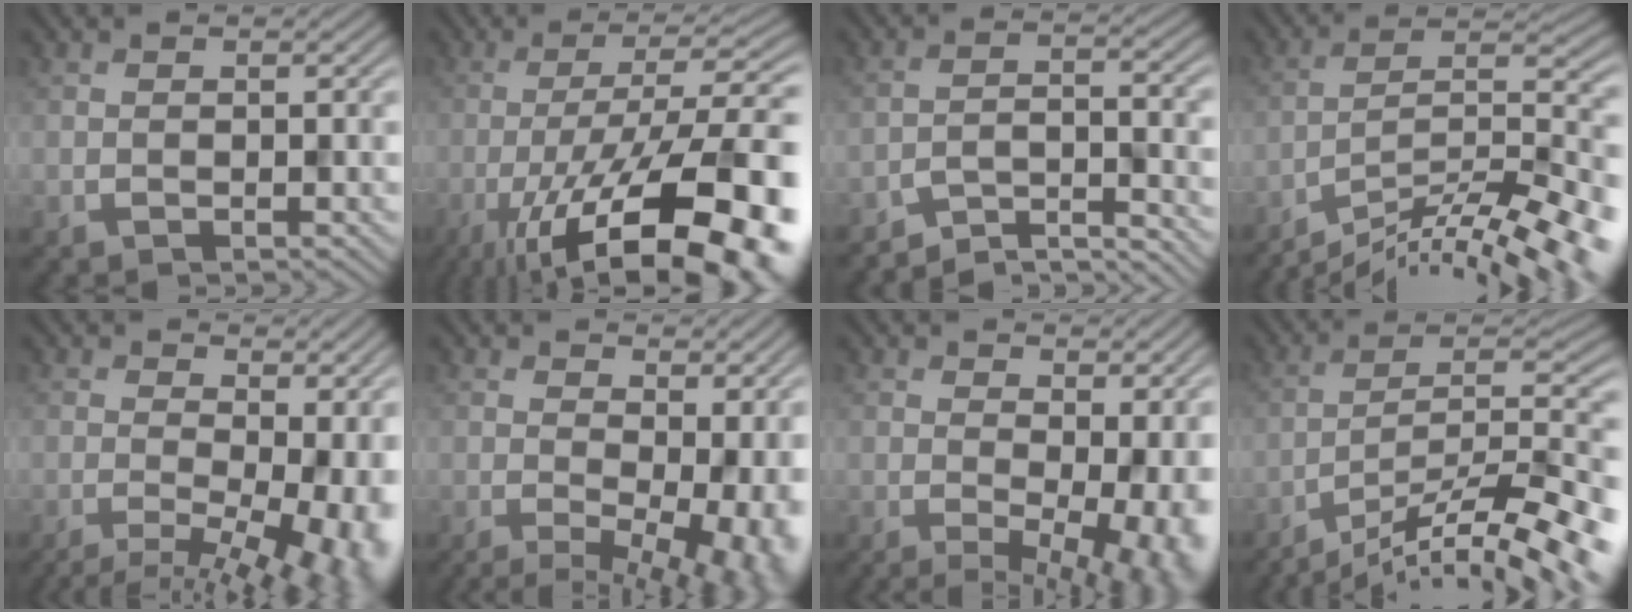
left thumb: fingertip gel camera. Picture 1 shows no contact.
{"total": 17.7, "force": [-9.5, 5.9, 13.7], "torque": [-0.189, -0.010, -0.149]}
{"total": 5.8, "force": [-5.8, 0.1, 0.1], "torque": [0.002, 0.011, -0.098]}
{"total": 13.8, "force": [-11.6, 1.8, 7.2], "torque": [-0.105, 0.006, -0.188]}
{"total": 9.9, "force": [-0.9, 4.3, 8.9], "torque": [-0.101, -0.004, 0.011]}
{"total": 9.7, "force": [0.1, 4.5, 8.6], "torque": [-0.091, 0.000, 0.031]}
{"total": 8.5, "force": [0.5, 3.6, 7.6], "torque": [-0.082, 0.003, 0.034]}
{"total": 14.2, "force": [-11.3, 3.1, 8.0], "torque": [-0.128, -0.009, -0.180]}